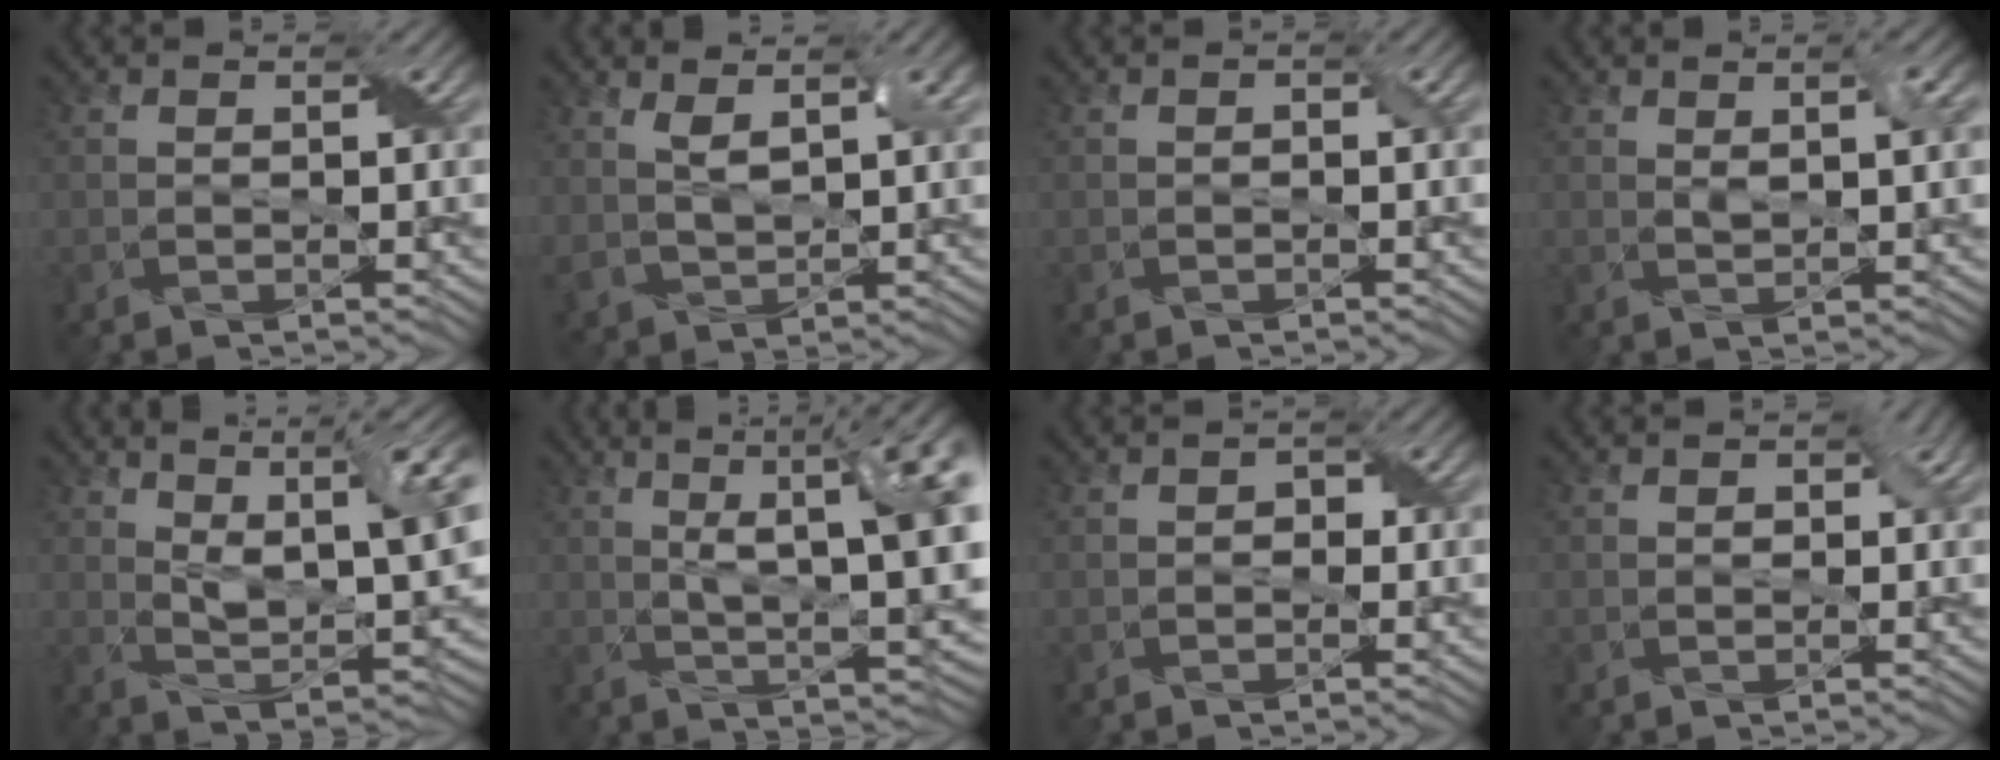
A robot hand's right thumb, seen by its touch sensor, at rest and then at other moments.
{"total": 5.8, "force": [2.4, 2.8, 4.4], "torque": [-0.097, 0.000, 0.051]}
{"total": 0.7, "force": [-0.3, 0.4, 0.5], "torque": [-0.009, 0.000, -0.004]}
{"total": 2.2, "force": [0.9, 0.5, 1.9], "torque": [-0.035, -0.002, 0.020]}
{"total": 10.4, "force": [3.9, 3.7, 8.9], "torque": [-0.167, 0.005, 0.064]}
{"total": 13.2, "force": [2.9, 4.2, 12.2], "torque": [-0.188, 0.015, 0.045]}
{"total": 1.5, "force": [-0.4, 1.2, 0.8], "torque": [-0.014, -0.003, -0.007]}
{"total": 1.6, "force": [0.2, 1.3, 0.9], "torque": [-0.018, -0.003, 0.006]}